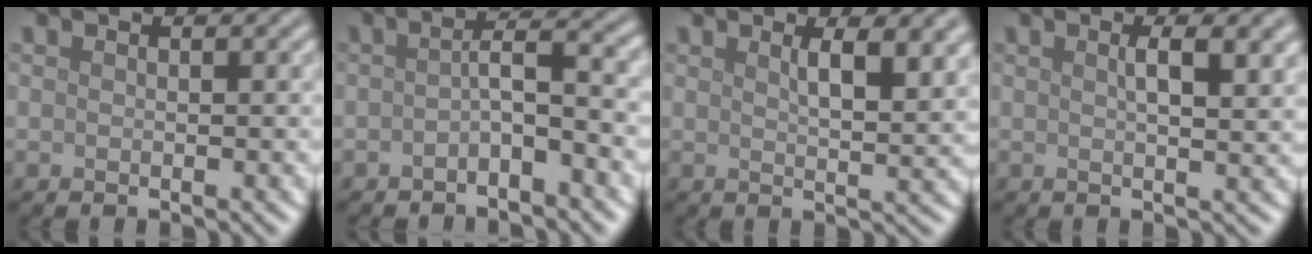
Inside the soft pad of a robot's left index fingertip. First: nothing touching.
{"total": 2.9, "force": [-1.0, 0.7, 2.7], "torque": [-0.047, 0.012, -0.024]}
{"total": 4.7, "force": [2.1, 1.4, 3.9], "torque": [-0.051, 0.001, 0.033]}
{"total": 3.5, "force": [1.2, 1.0, 3.1], "torque": [-0.039, 0.006, 0.018]}